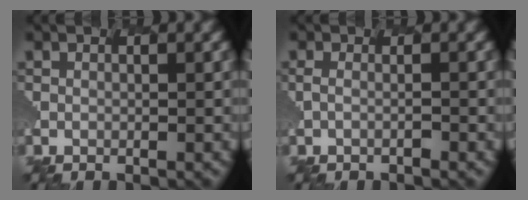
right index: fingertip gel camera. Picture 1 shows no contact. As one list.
[{"total": 0.9, "force": [-0.2, -0.4, -0.8], "torque": [0.006, 0.014, -0.017]}]